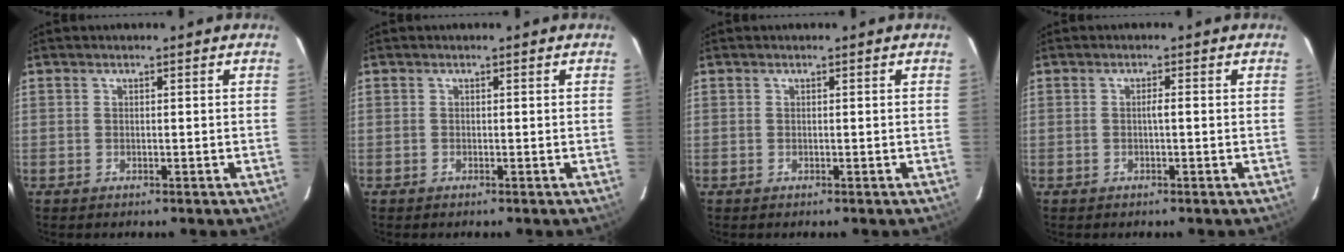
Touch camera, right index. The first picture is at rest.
{"total": 0.0}
{"total": 0.0}
{"total": 1.1, "force": [-0.1, 0.0, 1.1], "torque": [-0.020, 0.001, -0.003]}